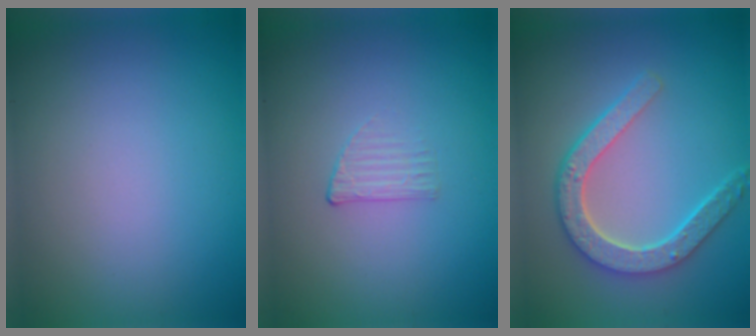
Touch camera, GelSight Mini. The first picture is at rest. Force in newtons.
{"total": 1.0, "press": 0.3, "slide": 1.0}
{"total": 4.8, "press": 3.7, "slide": 3.0}